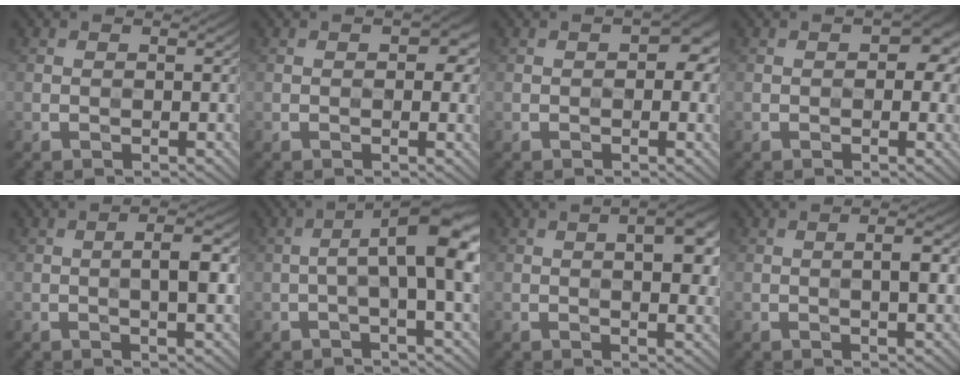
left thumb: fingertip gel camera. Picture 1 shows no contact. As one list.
[{"total": 3.6, "force": [0.4, 1.9, 3.0], "torque": [-0.034, 0.001, 0.003]}, {"total": 5.0, "force": [0.4, 2.8, 4.1], "torque": [-0.044, 0.002, 0.002]}, {"total": 4.8, "force": [0.5, 2.9, 3.8], "torque": [-0.040, -0.002, 0.003]}, {"total": 4.4, "force": [0.0, 1.0, 4.3], "torque": [-0.075, 0.008, -0.003]}, {"total": 10.1, "force": [0.6, 2.4, 9.8], "torque": [-0.151, 0.022, 0.001]}, {"total": 6.7, "force": [1.3, 2.5, 6.1], "torque": [-0.082, 0.009, 0.016]}, {"total": 3.1, "force": [0.2, 0.6, 3.1], "torque": [-0.051, 0.004, 0.002]}]